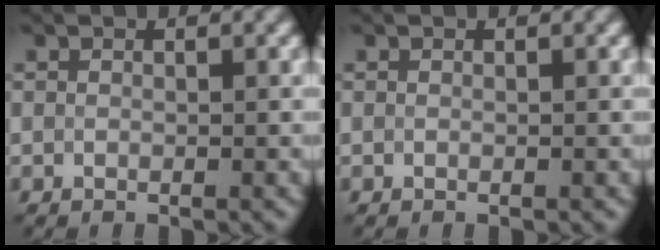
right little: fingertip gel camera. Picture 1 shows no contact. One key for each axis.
{"total": 0.0}